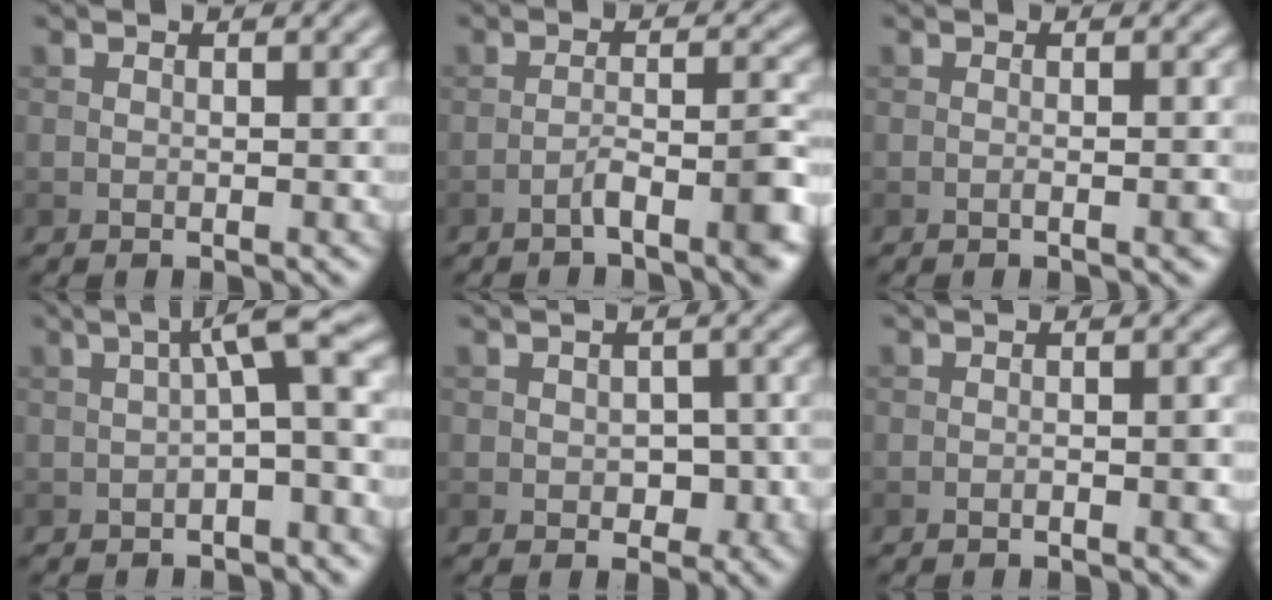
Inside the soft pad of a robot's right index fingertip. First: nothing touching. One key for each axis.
{"total": 4.5, "fx": -2.7, "fy": 0.8, "fz": 3.5, "tx": -0.054, "ty": 0.009, "tz": -0.049}
{"total": 1.3, "fx": -0.5, "fy": 0.2, "fz": 1.1, "tx": -0.013, "ty": 0.001, "tz": -0.012}
{"total": 5.1, "fx": 0.6, "fy": 0.8, "fz": 5.0, "tx": -0.074, "ty": 0.021, "tz": 0.000}
{"total": 2.4, "fx": -0.5, "fy": 1.7, "fz": 1.6, "tx": -0.021, "ty": -0.005, "tz": -0.005}
{"total": 1.5, "fx": -0.7, "fy": 0.3, "fz": 1.2, "tx": -0.017, "ty": 0.002, "tz": -0.013}